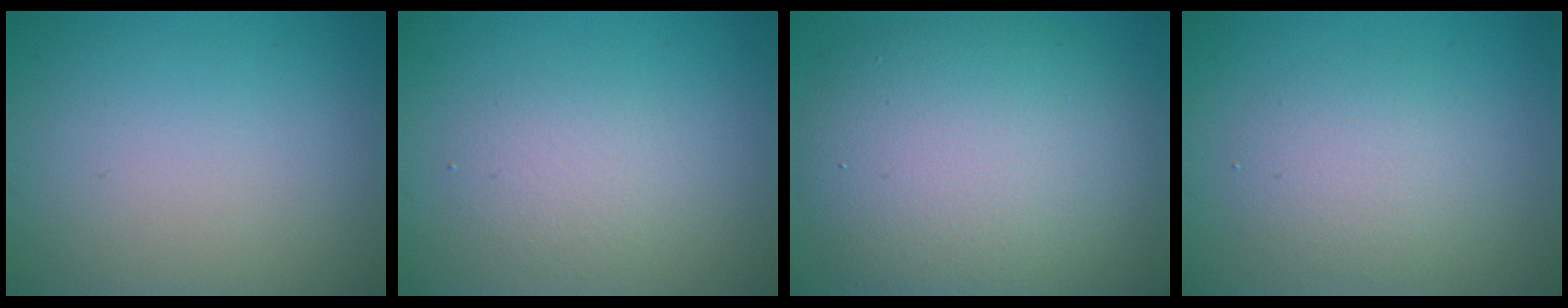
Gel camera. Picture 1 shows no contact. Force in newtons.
{"total": 2.2, "press": 2.2, "slide": 0.1}
{"total": 10.7, "press": 10.6, "slide": 0.5}
{"total": 2.9, "press": 2.9, "slide": 0.2}